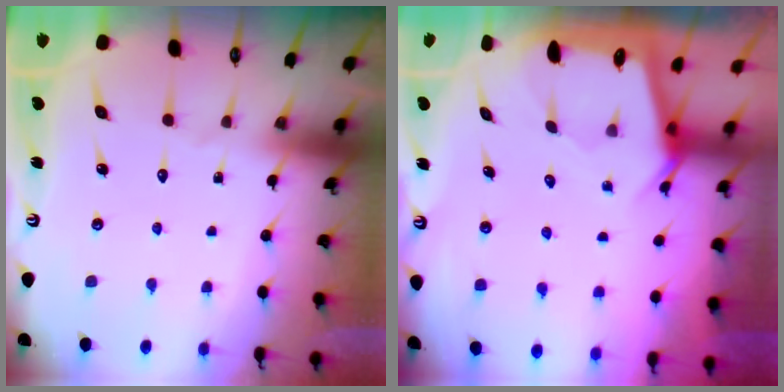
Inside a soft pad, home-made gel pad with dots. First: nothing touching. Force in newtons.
{"total": 2.3, "press": 2.3, "slide": 0.2}